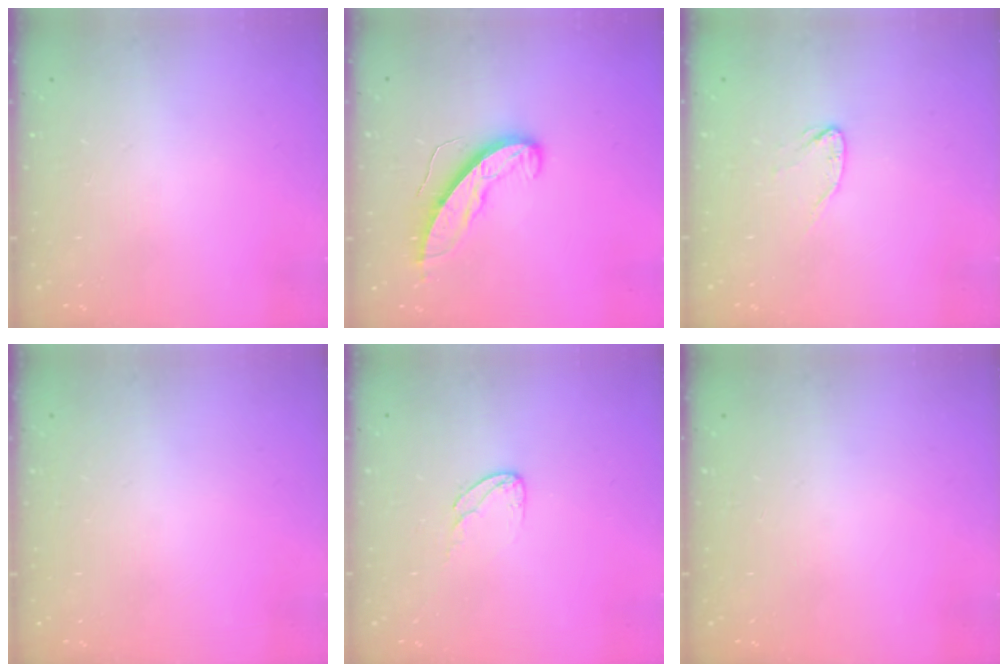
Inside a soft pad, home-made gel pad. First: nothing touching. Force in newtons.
{"total": 9.3, "press": 9.2, "slide": 0.7}
{"total": 4.2, "press": 4.1, "slide": 0.4}
{"total": 0.0}
{"total": 4.3, "press": 4.3, "slide": 0.2}
{"total": 0.0}